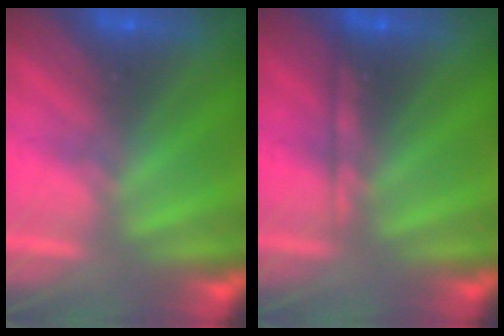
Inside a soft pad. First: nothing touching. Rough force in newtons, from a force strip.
{"total": 2.2}